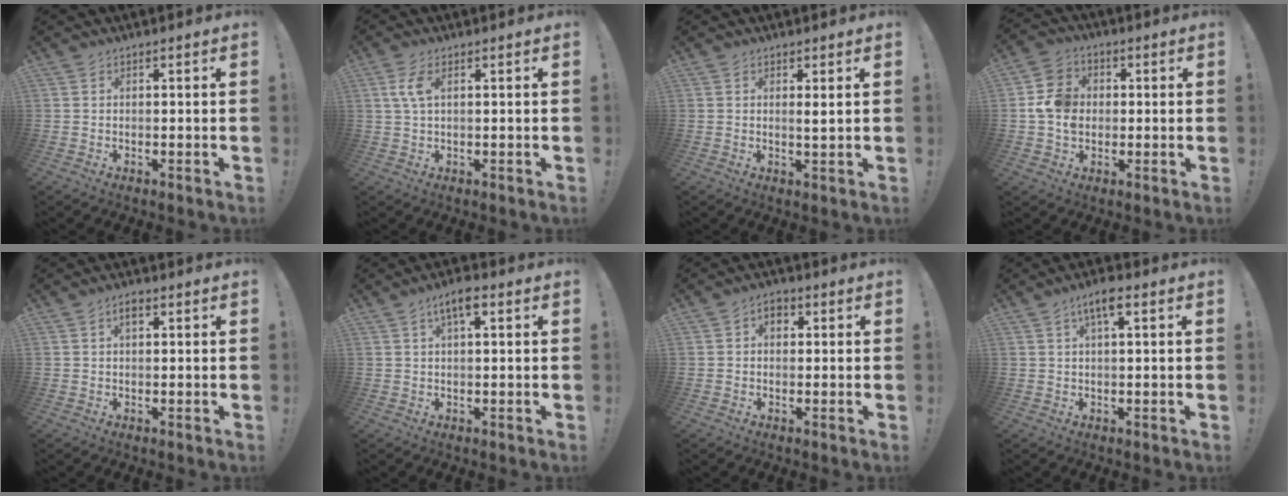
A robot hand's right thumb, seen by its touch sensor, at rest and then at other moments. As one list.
[{"total": 4.5, "force": [1.3, 1.9, 3.9], "torque": [-0.071, 0.003, 0.024]}, {"total": 1.8, "force": [0.8, -0.1, 1.6], "torque": [-0.025, -0.008, 0.012]}, {"total": 9.2, "force": [-0.2, 7.9, 4.7], "torque": [-0.073, 0.011, -0.002]}, {"total": 2.3, "force": [0.9, 1.1, 1.9], "torque": [-0.026, 0.001, 0.010]}, {"total": 5.2, "force": [2.1, 1.6, 4.5], "torque": [-0.066, -0.003, 0.030]}, {"total": 3.6, "force": [0.7, 2.6, 2.3], "torque": [-0.031, 0.002, 0.010]}, {"total": 5.1, "force": [2.0, 1.2, 4.6], "torque": [-0.069, -0.004, 0.027]}]